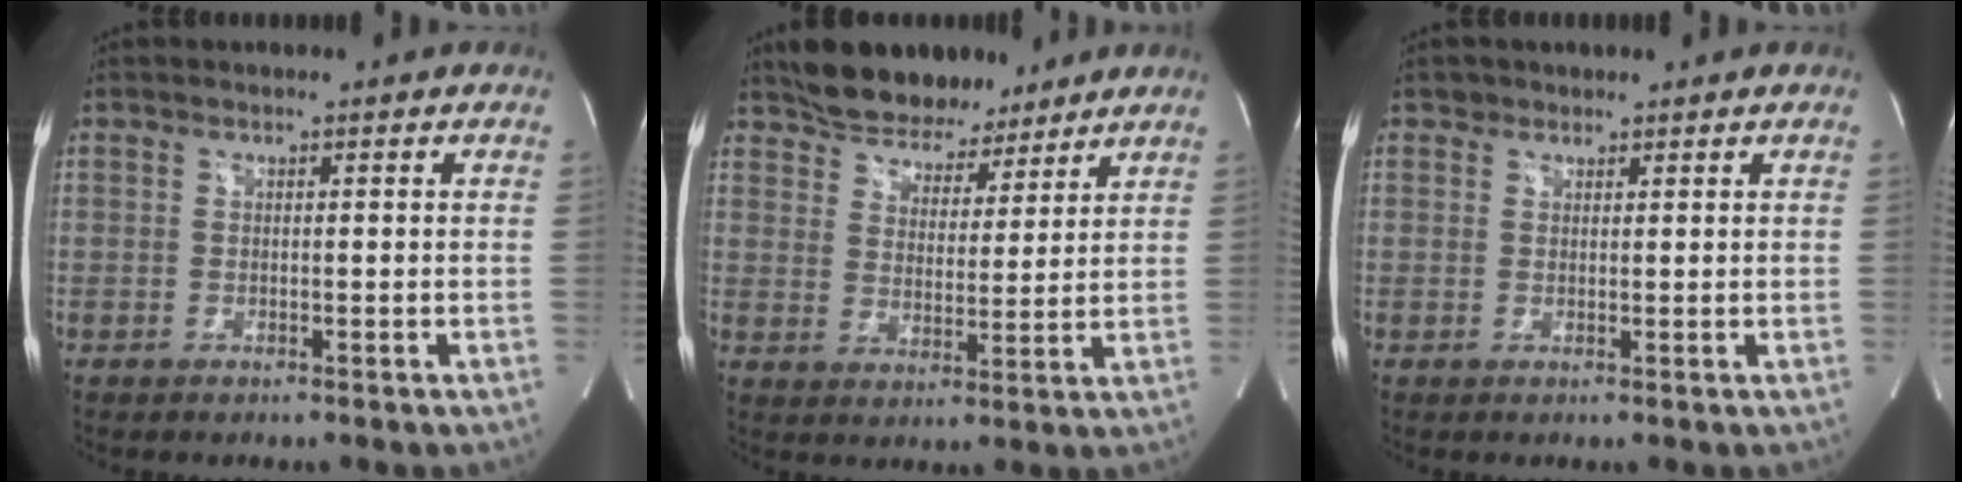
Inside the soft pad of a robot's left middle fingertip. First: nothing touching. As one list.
[{"total": 10.4, "force": [8.9, 4.3, 3.1], "torque": [-0.043, 0.013, 0.146]}, {"total": 1.1, "force": [0.8, 0.8, -0.2], "torque": [0.010, 0.003, 0.008]}]